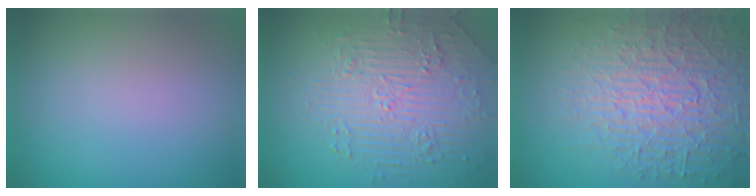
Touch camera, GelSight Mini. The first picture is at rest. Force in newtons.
{"total": 4.7, "press": 4.6, "slide": 0.8}
{"total": 6.4, "press": 6.2, "slide": 1.7}